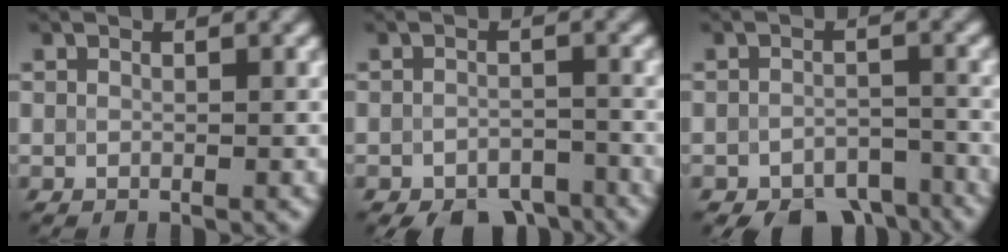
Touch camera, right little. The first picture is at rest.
{"total": 5.8, "force": [-4.9, 3.0, 1.1], "torque": [-0.006, -0.017, -0.090]}
{"total": 7.1, "force": [-6.0, 3.5, 1.2], "torque": [-0.015, -0.018, -0.099]}